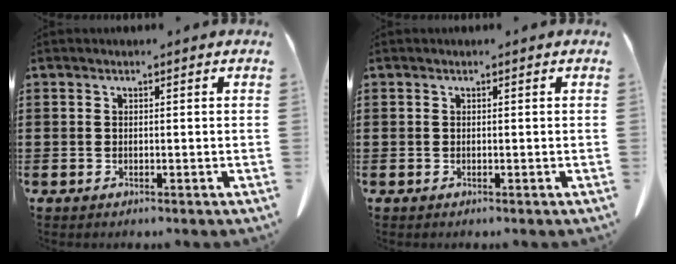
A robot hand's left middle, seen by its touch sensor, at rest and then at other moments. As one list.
[{"total": 0.0}]